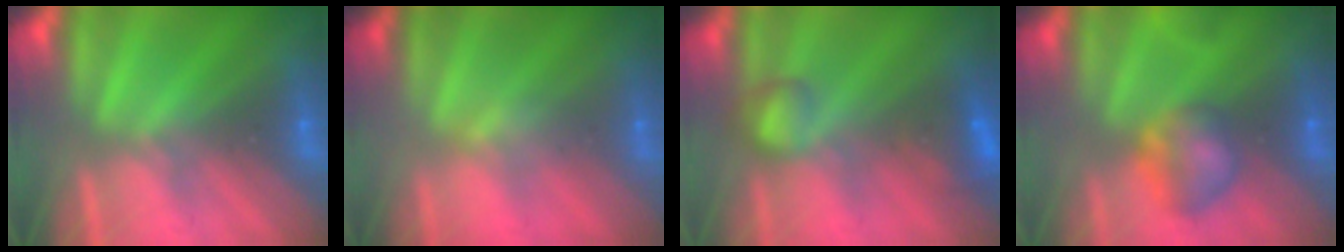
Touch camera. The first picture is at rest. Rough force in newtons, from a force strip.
{"total": 2.4}
{"total": 5.9}
{"total": 8.7}